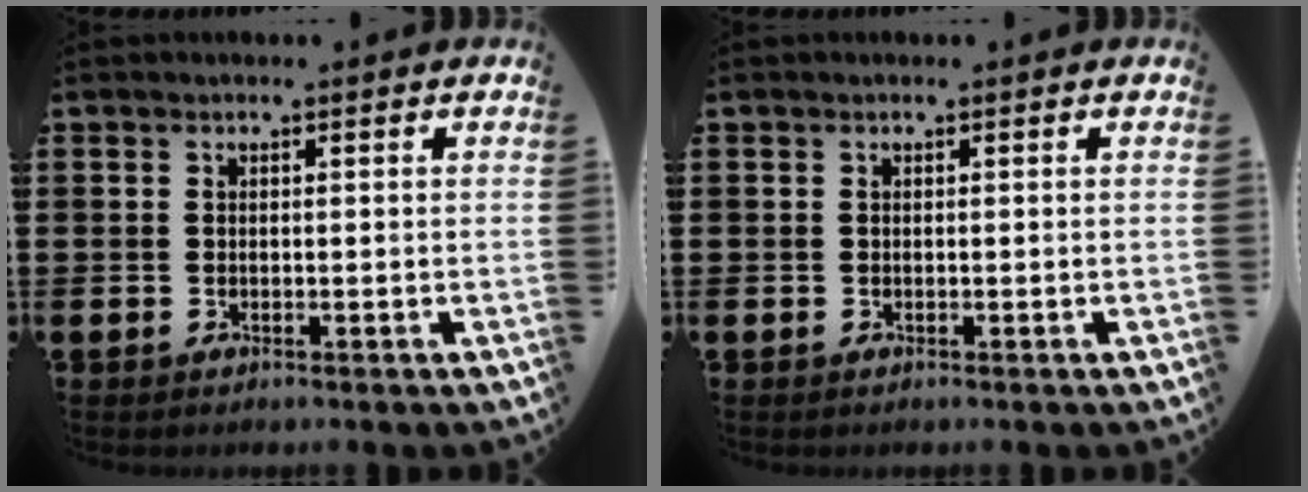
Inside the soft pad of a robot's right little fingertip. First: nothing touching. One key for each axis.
{"total": 0.0}